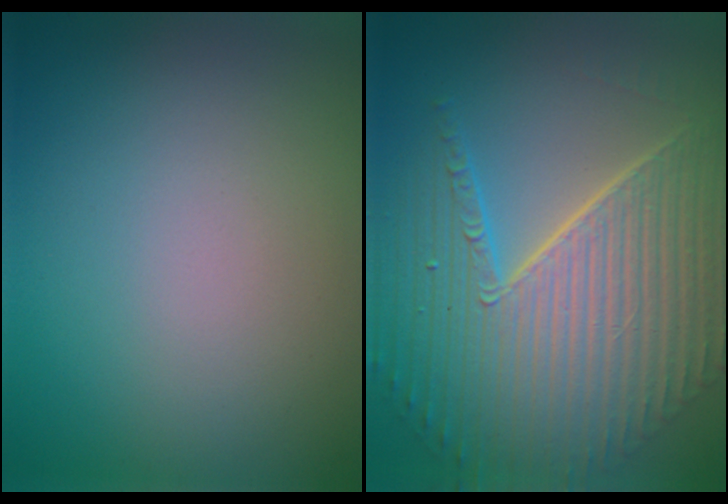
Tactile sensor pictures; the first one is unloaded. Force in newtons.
{"total": 10.9, "press": 7.1, "slide": 8.3}